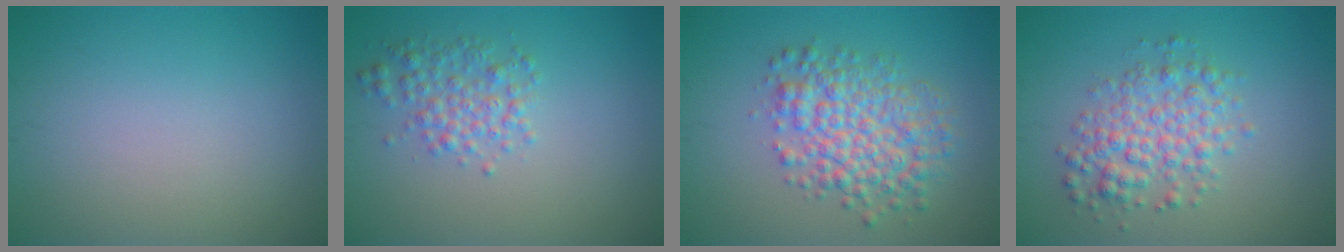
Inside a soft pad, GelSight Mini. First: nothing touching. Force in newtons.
{"total": 2.6, "press": 2.6, "slide": 0.0}
{"total": 5.7, "press": 5.7, "slide": 0.1}
{"total": 4.2, "press": 4.2, "slide": 0.1}